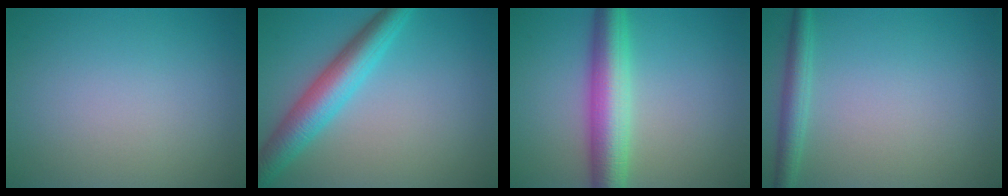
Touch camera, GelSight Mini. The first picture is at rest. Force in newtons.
{"total": 5.5, "press": 5.5, "slide": 0.1}
{"total": 6.4, "press": 6.4, "slide": 0.0}
{"total": 2.3, "press": 2.3, "slide": 0.1}